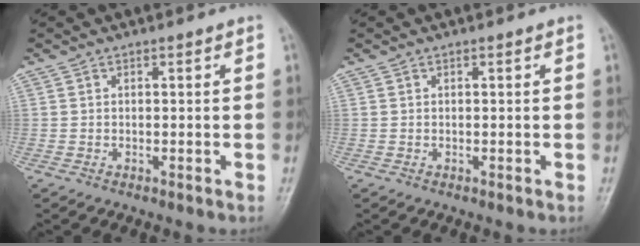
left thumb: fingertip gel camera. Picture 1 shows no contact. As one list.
[{"total": 0.0}]